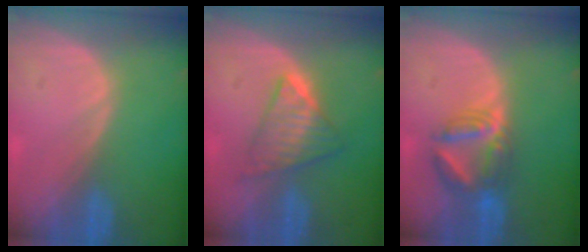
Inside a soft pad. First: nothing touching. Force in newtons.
{"total": 5.9, "press": 5.8, "slide": 0.8}
{"total": 6.4, "press": 6.3, "slide": 0.9}